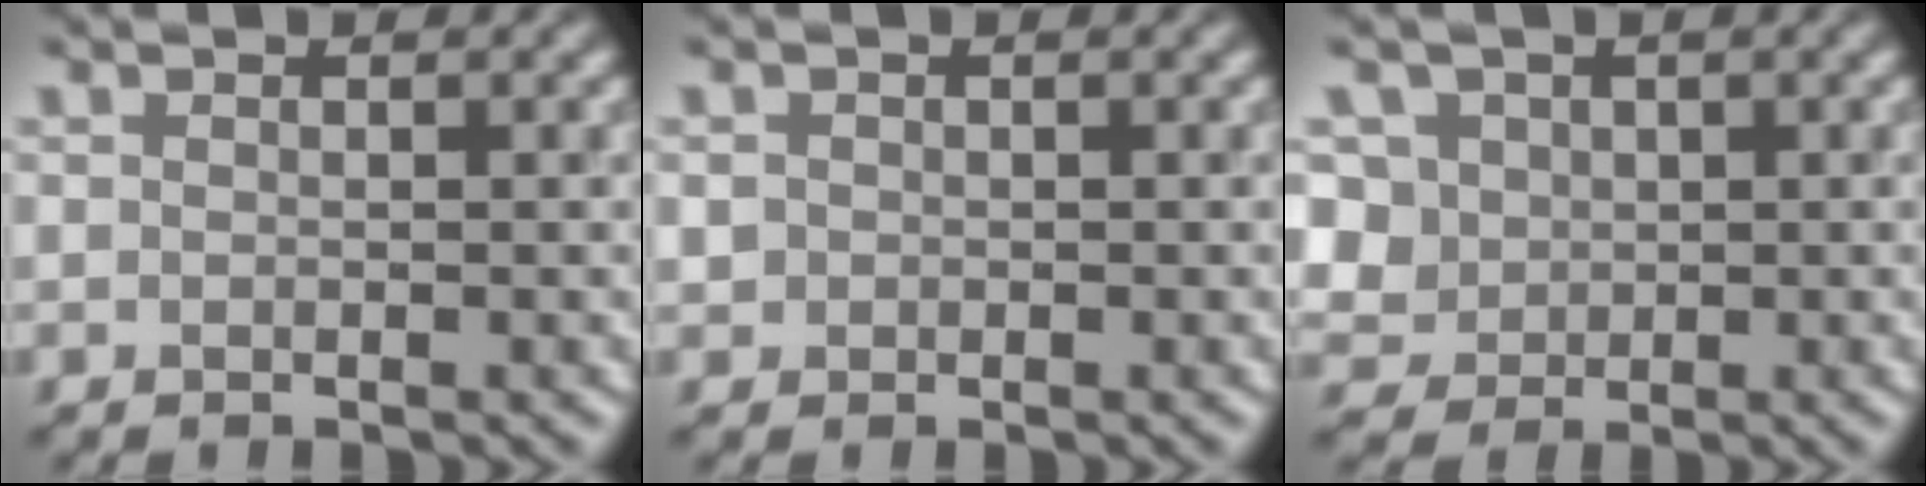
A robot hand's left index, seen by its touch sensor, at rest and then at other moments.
{"total": 0.9, "force": [0.0, 0.9, 0.1], "torque": [0.005, -0.003, -0.001]}
{"total": 6.1, "force": [1.6, 5.2, 2.8], "torque": [-0.056, 0.021, 0.014]}